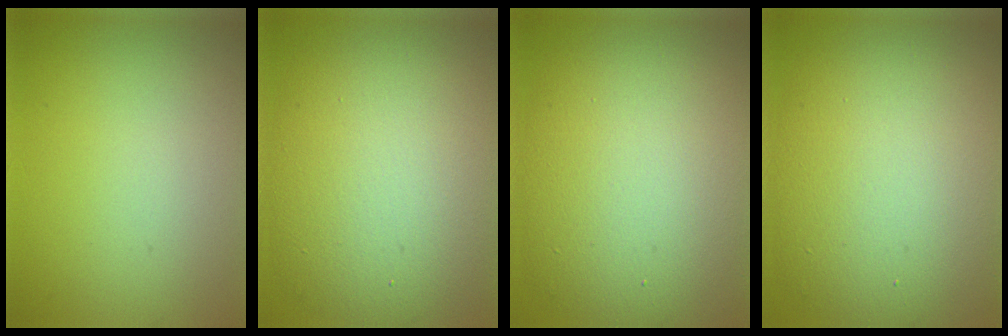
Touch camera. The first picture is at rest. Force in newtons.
{"total": 13.1, "press": 13.1, "slide": 1.0}
{"total": 13.8, "press": 13.8, "slide": 0.7}
{"total": 13.8, "press": 13.8, "slide": 0.7}